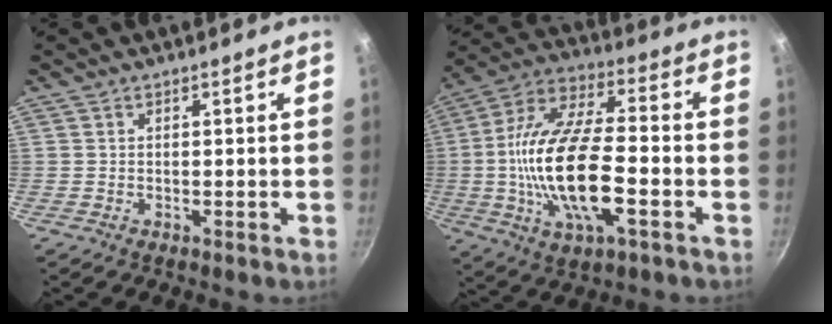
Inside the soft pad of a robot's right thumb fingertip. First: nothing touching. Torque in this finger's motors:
{"motor_torque": [0.08, 1.72, 2.32, -0.44, 0.82]}